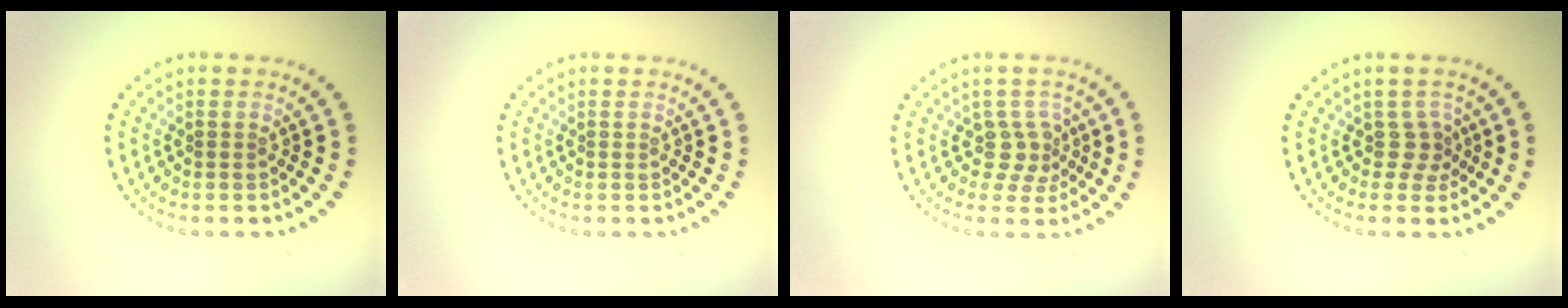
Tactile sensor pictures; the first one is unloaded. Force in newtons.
{"total": 0.0}
{"total": 2.3, "press": 1.6, "slide": 1.7}
{"total": 1.8, "press": 1.2, "slide": 1.3}